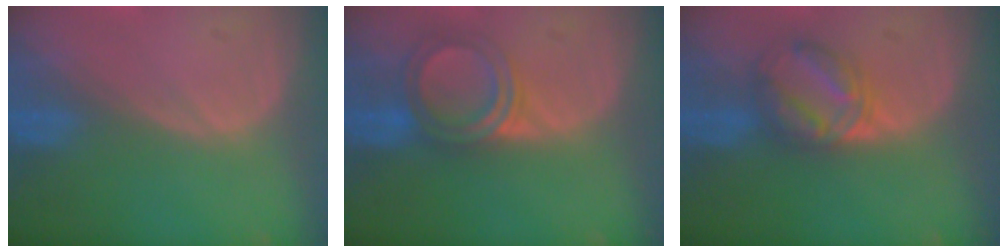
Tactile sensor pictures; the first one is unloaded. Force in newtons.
{"total": 5.1, "press": 5.1, "slide": 0.3}
{"total": 5.8, "press": 5.6, "slide": 1.2}